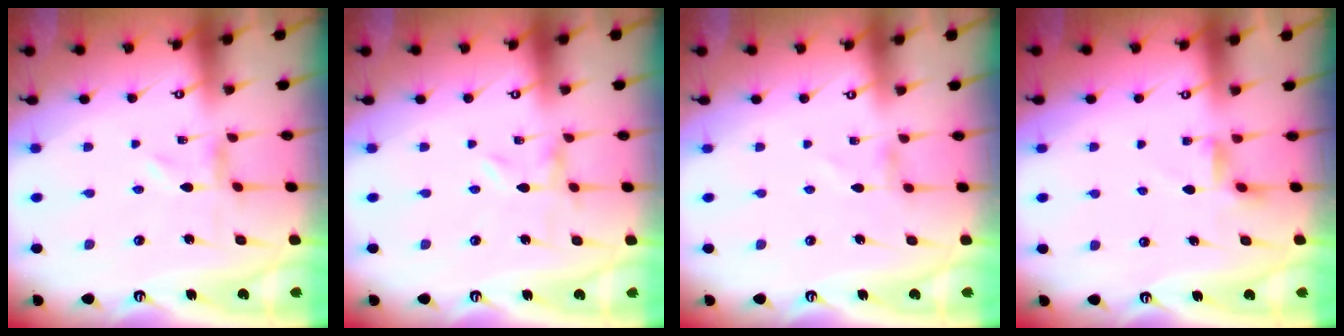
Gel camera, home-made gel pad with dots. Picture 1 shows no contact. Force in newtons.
{"total": 0.0}
{"total": 1.7, "press": 1.6, "slide": 0.3}
{"total": 3.0, "press": 2.9, "slide": 0.5}